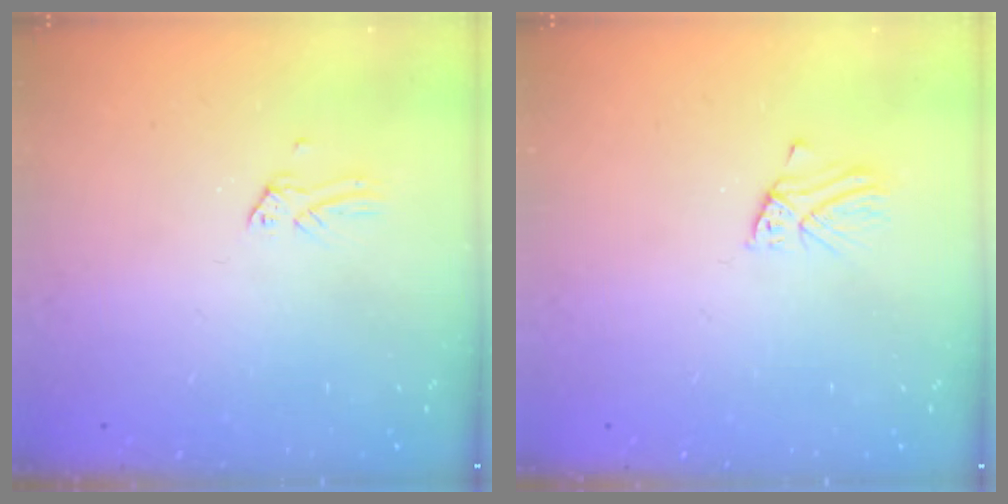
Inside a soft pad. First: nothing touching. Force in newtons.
{"total": 2.8, "press": 2.7, "slide": 0.3}